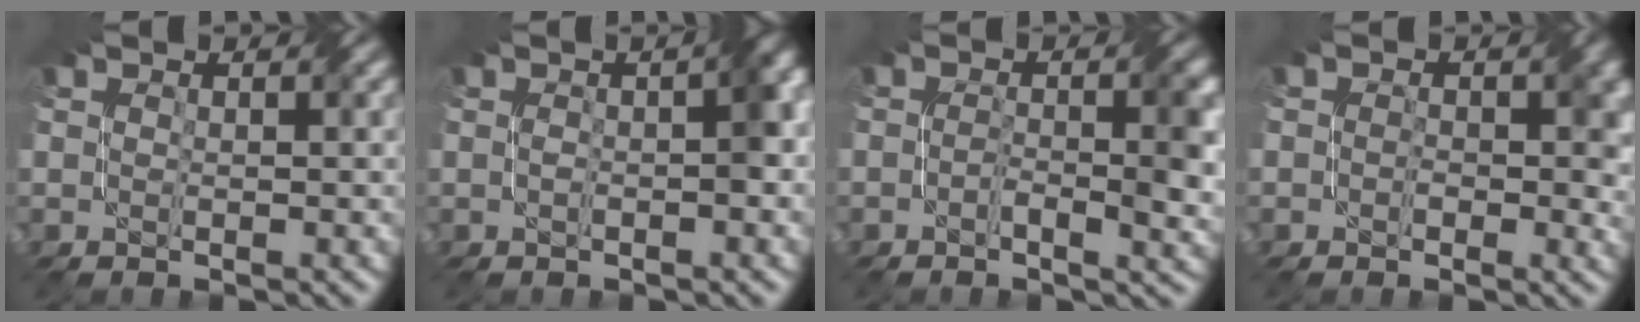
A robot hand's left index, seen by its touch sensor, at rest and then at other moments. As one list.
[{"total": 2.9, "force": [-0.3, 0.8, 2.8], "torque": [-0.045, 0.013, -0.004]}, {"total": 3.9, "force": [-0.6, 1.2, 3.7], "torque": [-0.063, -0.003, -0.011]}, {"total": 3.3, "force": [0.1, 2.2, 2.5], "torque": [-0.023, -0.002, -0.005]}]